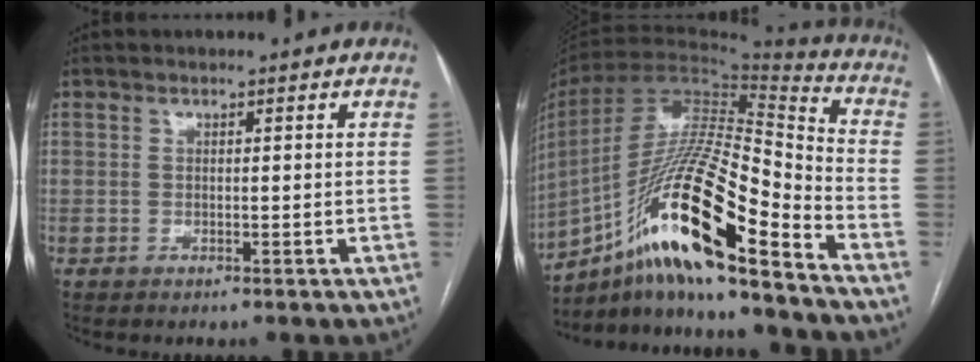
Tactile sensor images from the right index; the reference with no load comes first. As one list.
[{"total": 22.6, "force": [-13.8, 2.4, 17.8], "torque": [-0.347, -0.006, -0.248]}]